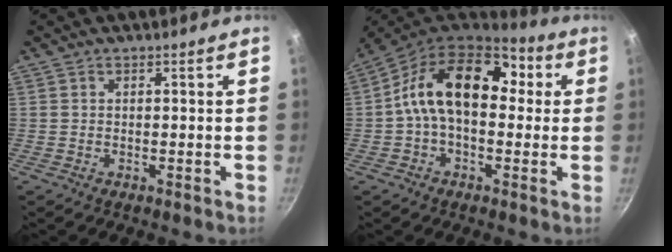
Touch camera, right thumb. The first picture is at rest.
{"total": 17.1, "force": [2.3, 11.1, 12.7], "torque": [-0.174, 0.033, 0.012]}